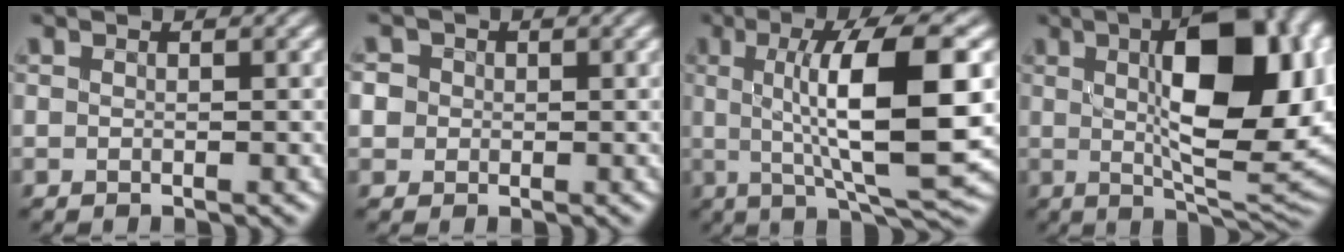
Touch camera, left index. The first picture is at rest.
{"total": 2.0, "force": [0.1, 2.0, 0.4], "torque": [-0.016, 0.011, 0.007]}
{"total": 10.9, "force": [1.0, 2.3, 10.7], "torque": [-0.159, 0.005, 0.027]}
{"total": 13.2, "force": [2.3, 4.5, 12.2], "torque": [-0.177, 0.006, 0.039]}